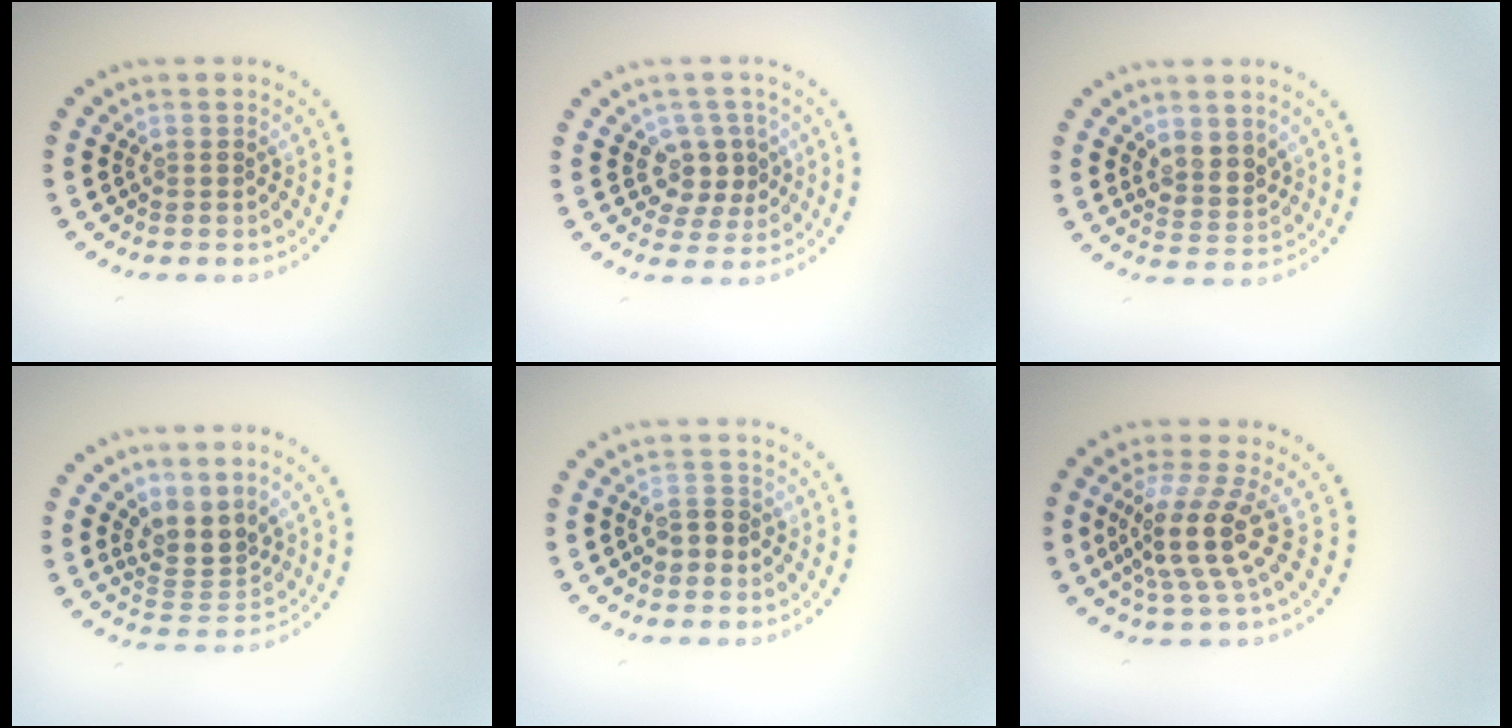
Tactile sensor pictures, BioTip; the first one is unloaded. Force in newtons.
{"total": 2.8, "press": 2.6, "slide": 1.2}
{"total": 2.4, "press": 2.1, "slide": 1.1}
{"total": 3.5, "press": 2.7, "slide": 2.2}
{"total": 1.9, "press": 1.8, "slide": 0.5}
{"total": 4.5, "press": 3.4, "slide": 3.0}